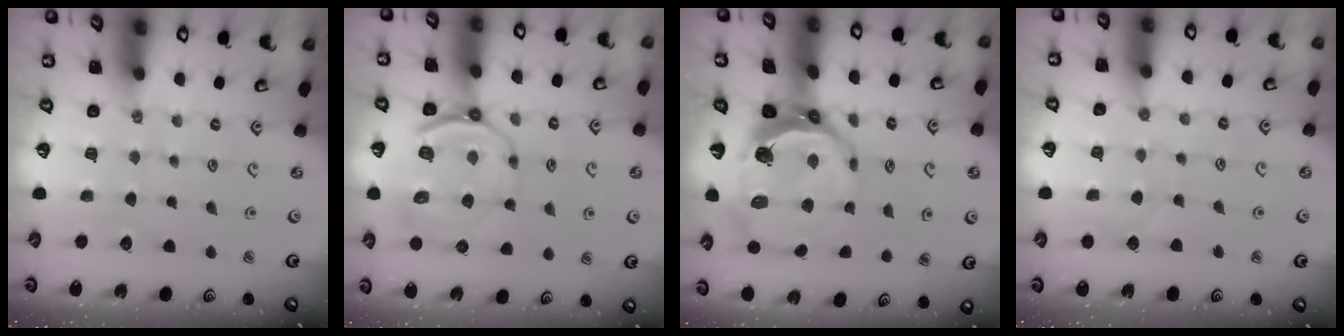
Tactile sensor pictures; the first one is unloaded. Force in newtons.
{"total": 10.7, "press": 10.3, "slide": 2.8}
{"total": 11.1, "press": 10.2, "slide": 4.4}
{"total": 6.5, "press": 6.5, "slide": 0.5}